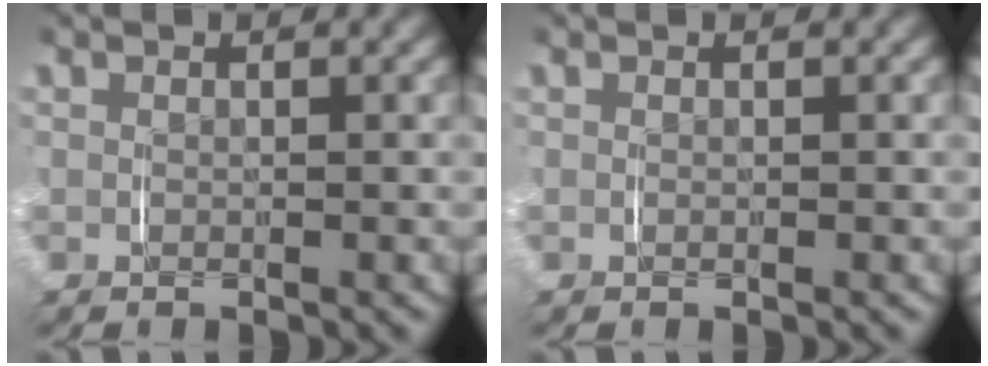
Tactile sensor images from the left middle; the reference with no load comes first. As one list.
[{"total": 0.0}]